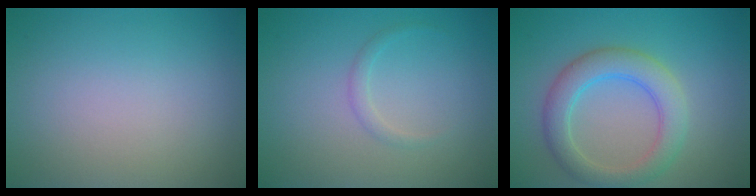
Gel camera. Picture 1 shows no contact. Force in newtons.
{"total": 0.9, "press": 0.9, "slide": 0.1}
{"total": 4.5, "press": 4.5, "slide": 0.3}